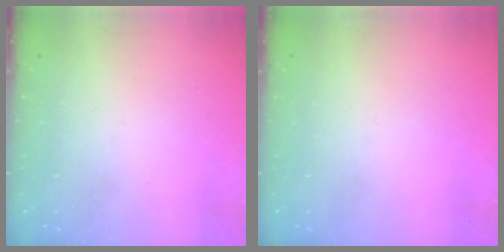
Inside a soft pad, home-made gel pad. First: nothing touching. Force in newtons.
{"total": 0.0}